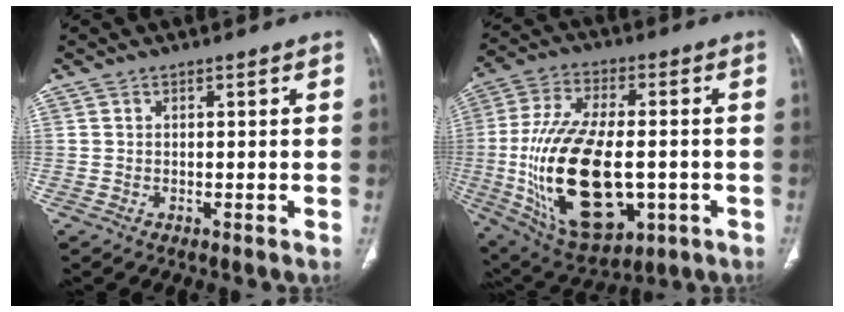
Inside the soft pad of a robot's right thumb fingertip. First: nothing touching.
{"total": 25.1, "force": [-3.6, 13.1, 21.2], "torque": [-0.412, -0.003, -0.035]}